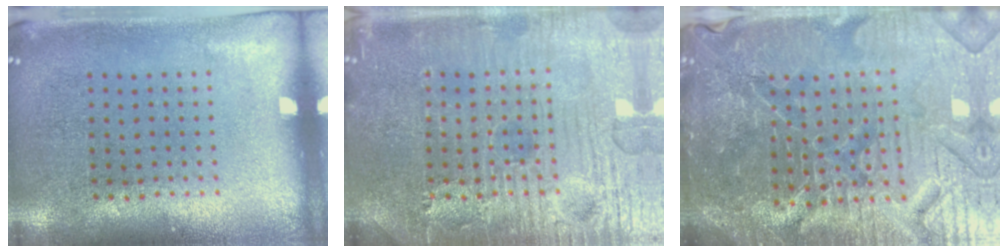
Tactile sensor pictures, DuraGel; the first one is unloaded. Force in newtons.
{"total": 7.1, "press": 7.1, "slide": 0.9}
{"total": 6.2, "press": 5.7, "slide": 2.5}